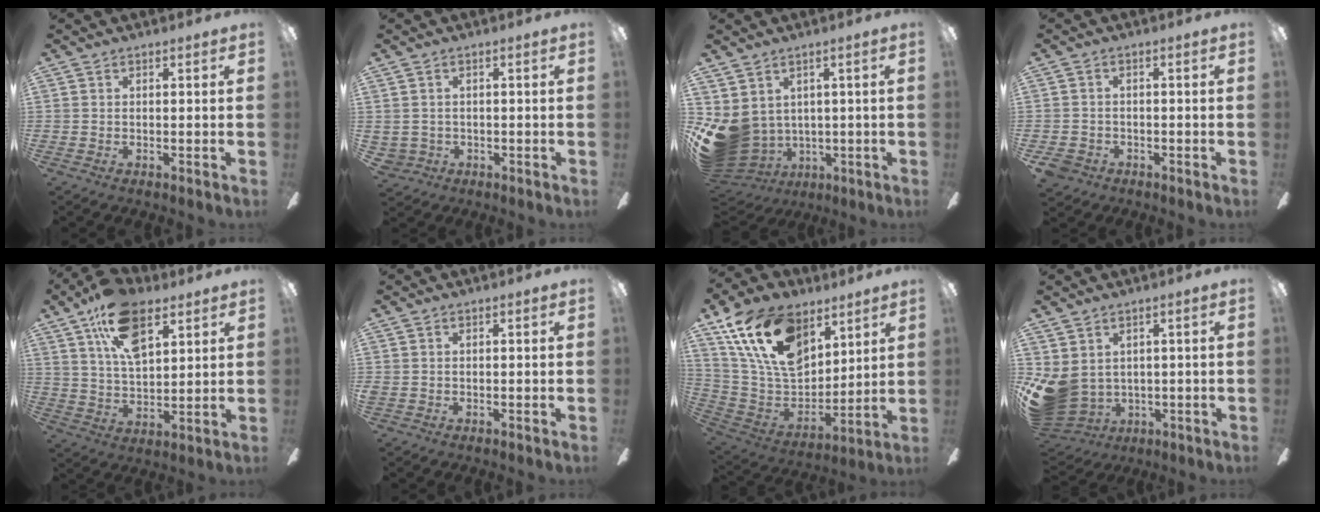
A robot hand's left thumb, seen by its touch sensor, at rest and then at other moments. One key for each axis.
{"total": 2.2, "fx": 0.1, "fy": 2.1, "fz": 0.5, "tx": -0.014, "ty": 0.003, "tz": 0.002}
{"total": 10.1, "fx": 0.0, "fy": 8.8, "fz": 5.0, "tx": -0.150, "ty": -0.019, "tz": 0.007}
{"total": 3.6, "fx": -2.2, "fy": 2.7, "fz": 1.1, "tx": -0.036, "ty": 0.007, "tz": -0.045}
{"total": 15.8, "fx": 8.9, "fy": 8.2, "fz": 10.2, "tx": -0.178, "ty": -0.016, "tz": 0.160}
{"total": 0.5, "fx": 0.0, "fy": 0.5, "fz": 0.2, "tx": -0.004, "ty": 0.005, "tz": -0.001}
{"total": 21.3, "fx": 11.6, "fy": 12.9, "fz": 12.3, "tx": -0.236, "ty": -0.037, "tz": 0.216}
{"total": 8.8, "fx": 0.3, "fy": 7.4, "fz": 4.7, "tx": -0.136, "ty": -0.012, "tz": 0.013}